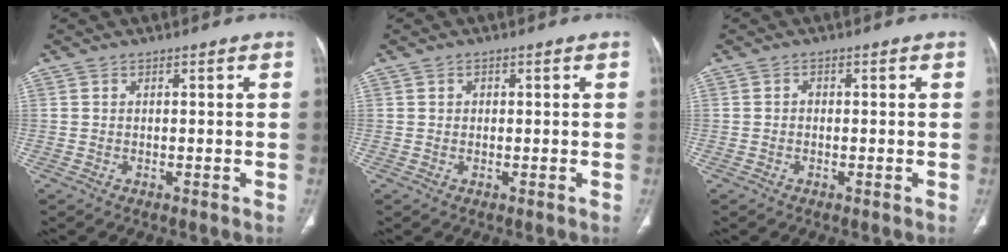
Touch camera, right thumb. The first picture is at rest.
{"total": 0.8, "force": [0.1, 0.7, 0.3], "torque": [0.000, 0.002, 0.001]}
{"total": 0.8, "force": [-0.1, 0.6, 0.5], "torque": [0.000, 0.004, -0.006]}